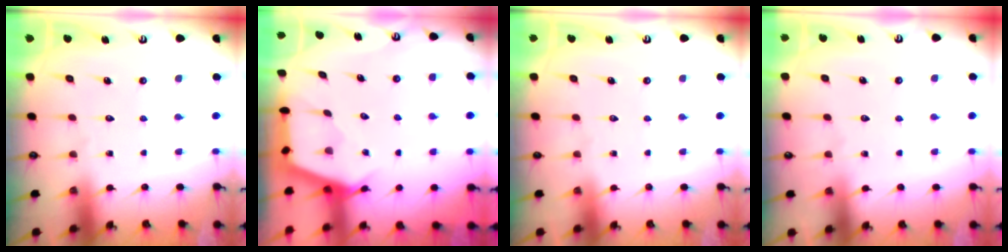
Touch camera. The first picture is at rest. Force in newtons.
{"total": 2.9, "press": 2.8, "slide": 0.4}
{"total": 0.0}
{"total": 2.4, "press": 2.3, "slide": 0.4}